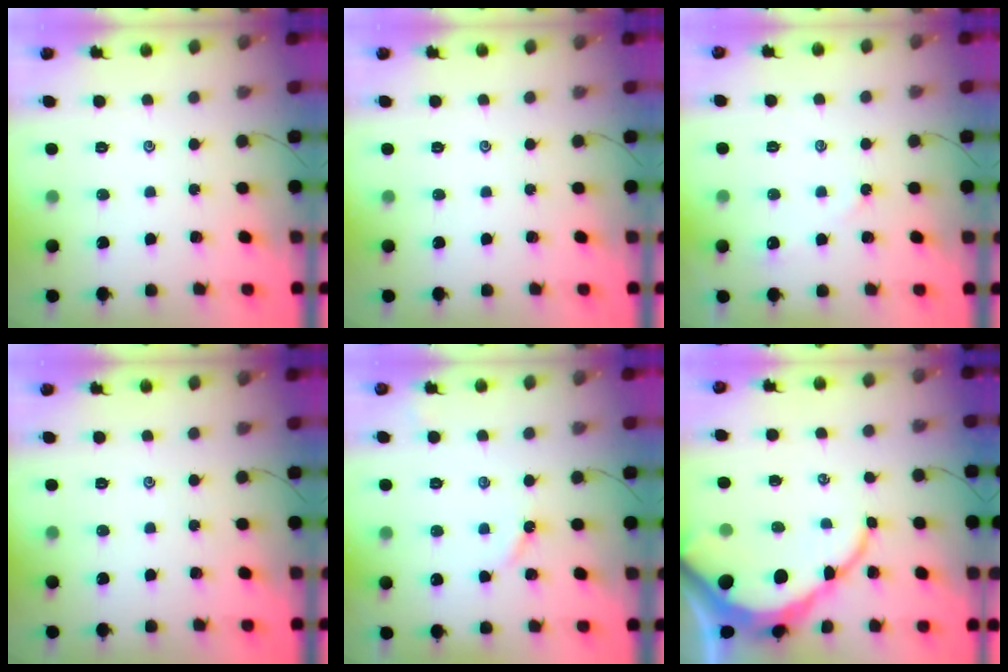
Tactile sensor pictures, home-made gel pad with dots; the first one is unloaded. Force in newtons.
{"total": 0.0}
{"total": 2.9, "press": 2.8, "slide": 0.6}
{"total": 0.0}
{"total": 2.6, "press": 2.6, "slide": 0.3}
{"total": 11.7, "press": 11.6, "slide": 1.4}